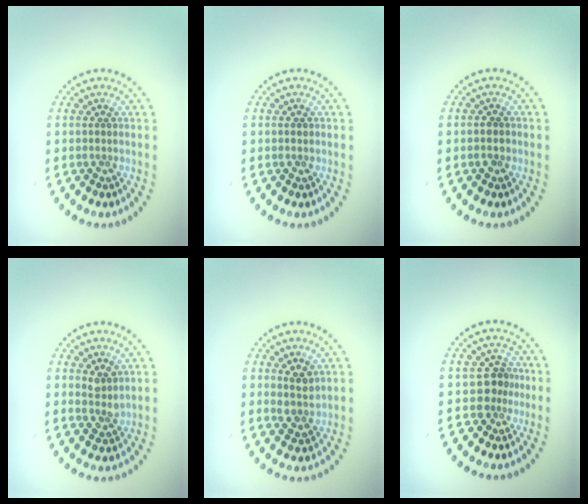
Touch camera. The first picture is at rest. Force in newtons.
{"total": 0.8, "press": 0.8, "slide": 0.0}
{"total": 1.1, "press": 1.0, "slide": 0.4}
{"total": 1.7, "press": 1.3, "slide": 1.1}
{"total": 2.1, "press": 1.8, "slide": 0.9}
{"total": 2.3, "press": 1.8, "slide": 1.4}